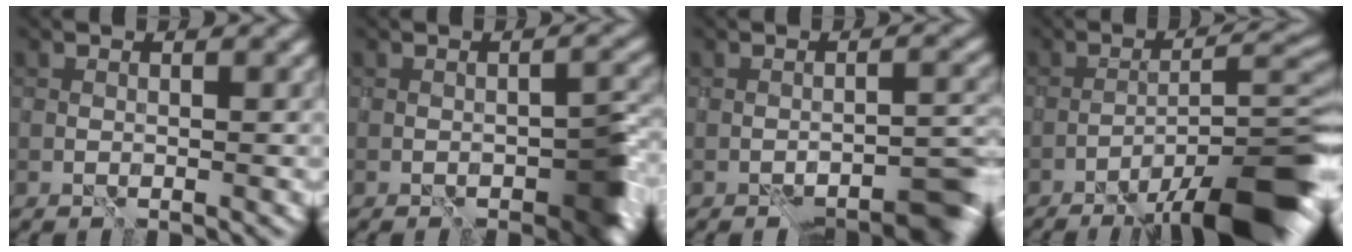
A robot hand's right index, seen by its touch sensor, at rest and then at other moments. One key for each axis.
{"total": 5.0, "fx": -2.7, "fy": 2.1, "fz": 3.7, "tx": -0.039, "ty": 0.009, "tz": -0.033}
{"total": 5.3, "fx": -4.3, "fy": 1.2, "fz": 2.8, "tx": -0.029, "ty": 0.012, "tz": -0.057}
{"total": 13.1, "fx": -8.6, "fy": 3.4, "fz": 9.2, "tx": -0.134, "ty": 0.011, "tz": -0.124}